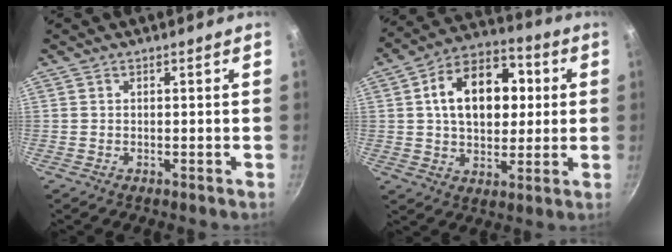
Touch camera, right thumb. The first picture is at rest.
{"total": 17.6, "force": [3.0, 11.8, 12.6], "torque": [-0.158, 0.020, 0.037]}